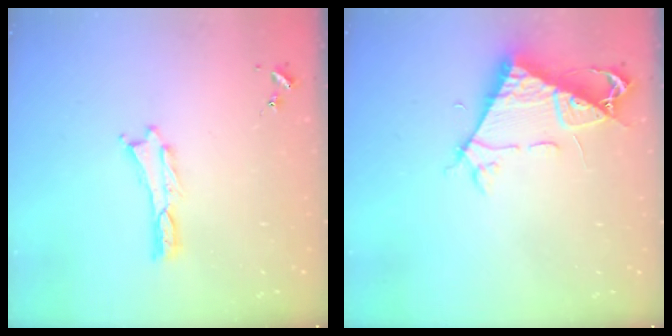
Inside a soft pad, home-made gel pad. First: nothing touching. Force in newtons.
{"total": 7.2, "press": 7.2, "slide": 0.9}